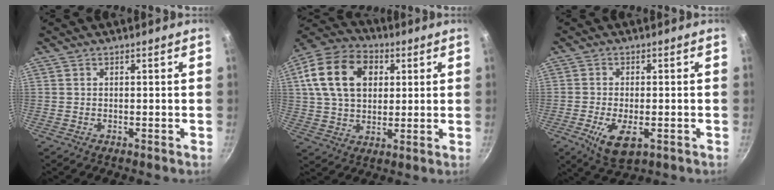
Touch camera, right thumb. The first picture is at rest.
{"total": 17.2, "force": [4.7, 12.2, 11.1], "torque": [-0.181, 0.010, 0.071]}
{"total": 7.7, "force": [-2.6, 3.5, 6.4], "torque": [-0.116, -0.008, -0.041]}